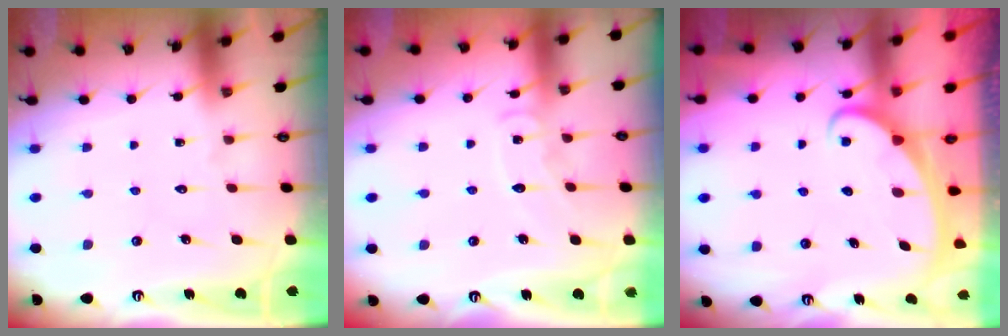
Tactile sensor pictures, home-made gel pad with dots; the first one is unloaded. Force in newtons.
{"total": 7.4, "press": 7.4, "slide": 0.7}
{"total": 2.6, "press": 2.6, "slide": 0.3}